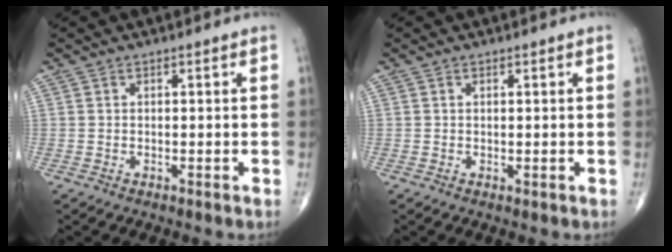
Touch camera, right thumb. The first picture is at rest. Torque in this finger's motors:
{"motor_torque": [0.04, -0.05, -0.18, -0.27, 0.00]}